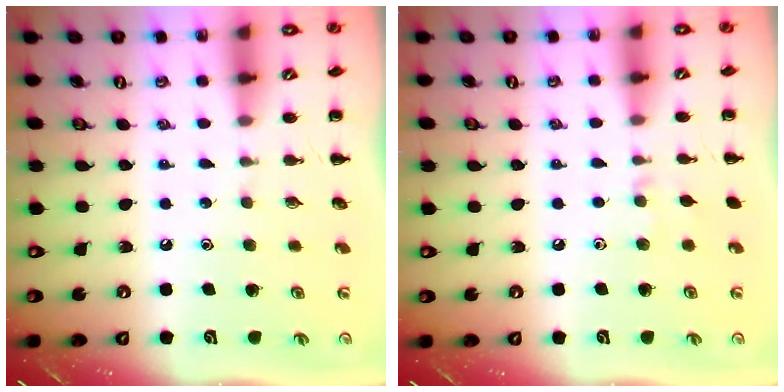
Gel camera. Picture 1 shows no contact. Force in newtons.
{"total": 2.9, "press": 2.7, "slide": 1.0}